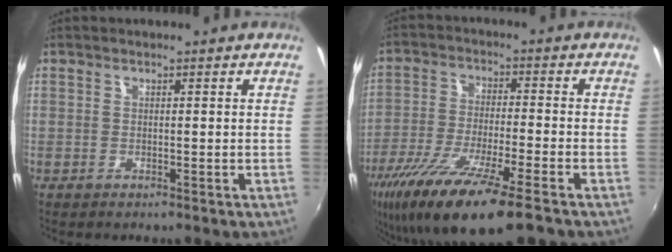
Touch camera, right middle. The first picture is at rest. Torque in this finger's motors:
{"motor_torque": [1.37, -0.77, 0.43, 0.21]}